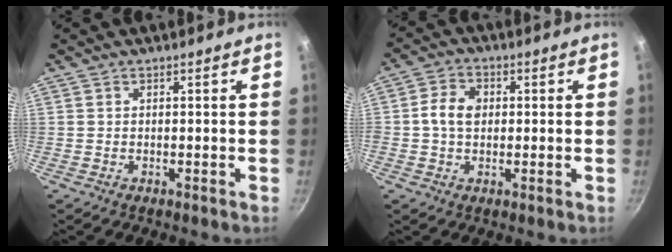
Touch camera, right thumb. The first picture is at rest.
{"total": 6.0, "force": [0.4, 4.3, 4.1], "torque": [-0.068, 0.010, -0.003]}